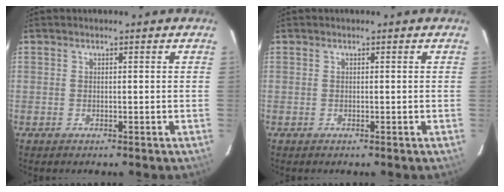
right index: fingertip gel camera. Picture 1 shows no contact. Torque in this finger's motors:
{"motor_torque": [0.00, 0.00, 0.04, 0.01]}